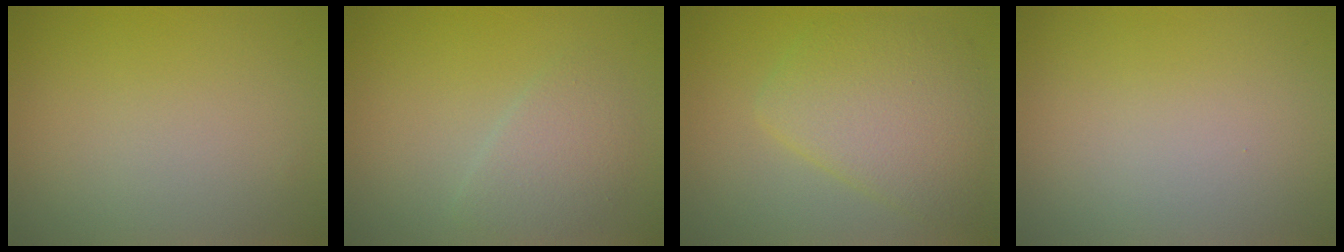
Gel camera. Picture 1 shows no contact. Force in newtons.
{"total": 2.5, "press": 2.5, "slide": 0.1}
{"total": 5.8, "press": 5.8, "slide": 0.1}
{"total": 0.0}